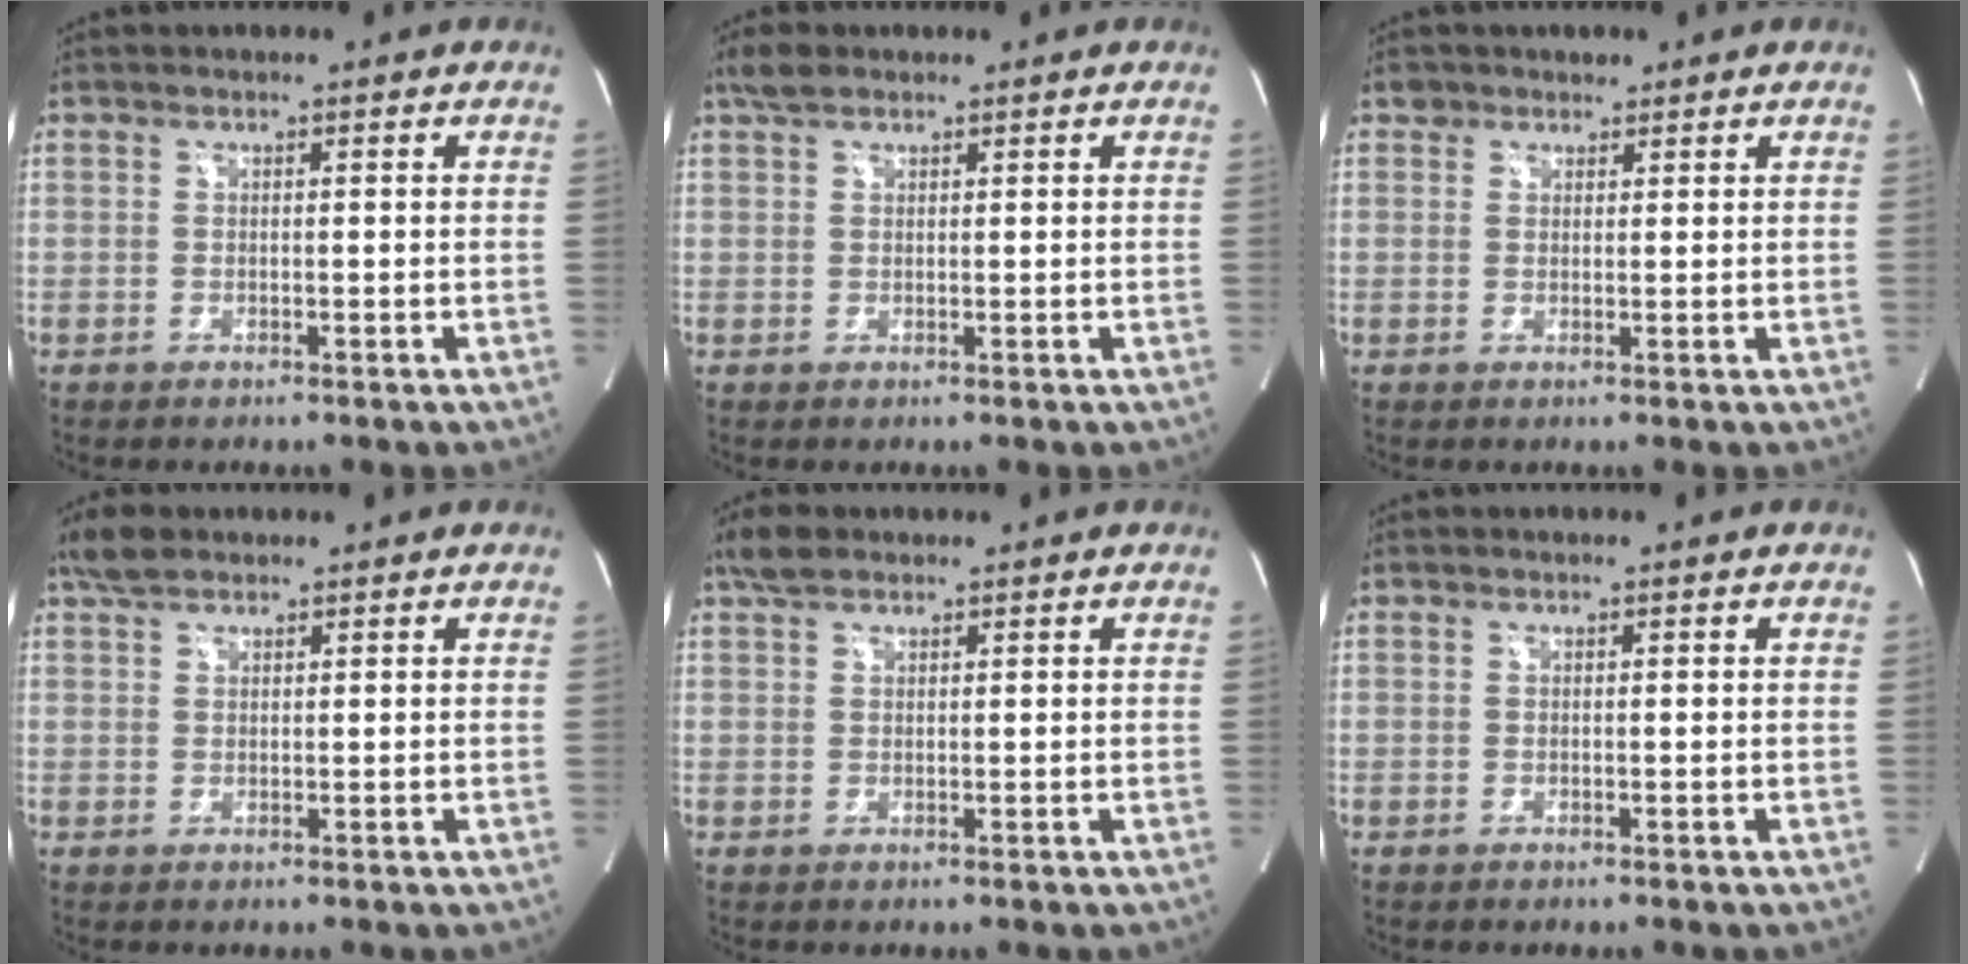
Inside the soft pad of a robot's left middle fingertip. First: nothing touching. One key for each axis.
{"total": 2.4, "fx": 1.8, "fy": 1.0, "fz": 1.1, "tx": -0.029, "ty": 0.012, "tz": 0.036}
{"total": 1.9, "fx": 1.3, "fy": 1.3, "fz": -0.1, "tx": 0.008, "ty": 0.003, "tz": 0.016}
{"total": 3.2, "fx": 2.6, "fy": 1.4, "fz": 1.4, "tx": -0.037, "ty": 0.014, "tz": 0.050}
{"total": 2.9, "fx": 2.3, "fy": 1.3, "fz": 1.4, "tx": -0.035, "ty": 0.014, "tz": 0.044}
{"total": 0.0}